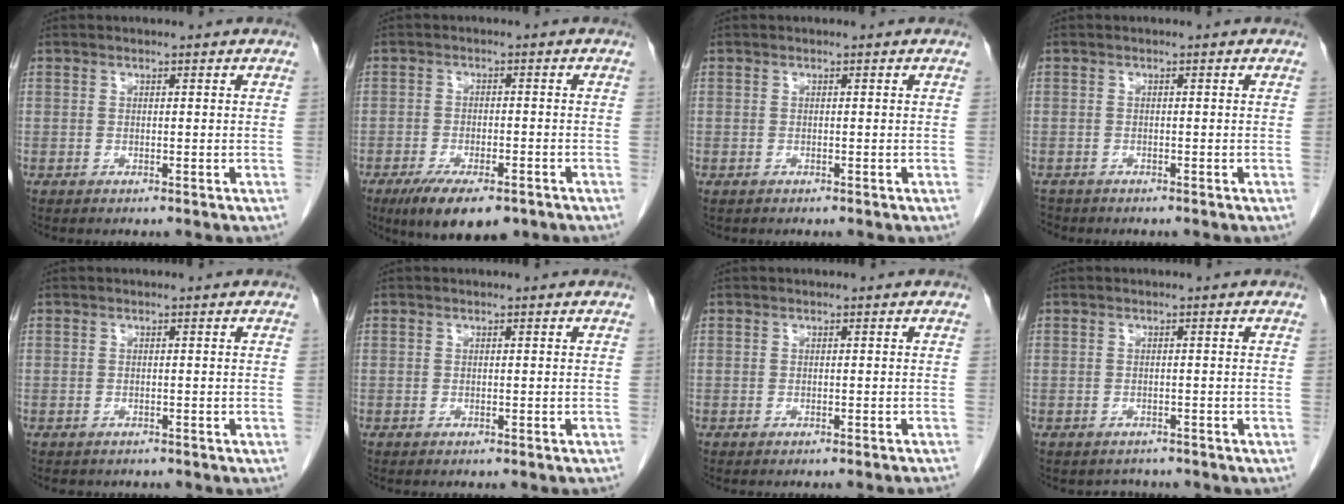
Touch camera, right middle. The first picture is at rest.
{"total": 9.6, "force": [-6.6, 3.2, 6.2], "torque": [-0.096, -0.011, -0.101]}
{"total": 0.0}
{"total": 2.3, "force": [-2.0, 1.1, 0.1], "torque": [-0.007, -0.003, -0.034]}
{"total": 2.6, "force": [-2.2, 1.2, 0.6], "torque": [-0.012, -0.001, -0.025]}
{"total": 1.6, "force": [-1.4, 0.3, 0.8], "torque": [-0.012, -0.001, -0.013]}
{"total": 3.5, "force": [-3.1, -0.4, 1.4], "torque": [-0.014, -0.001, -0.035]}
{"total": 2.1, "force": [-1.9, 1.0, -0.2], "torque": [-0.002, -0.001, -0.028]}